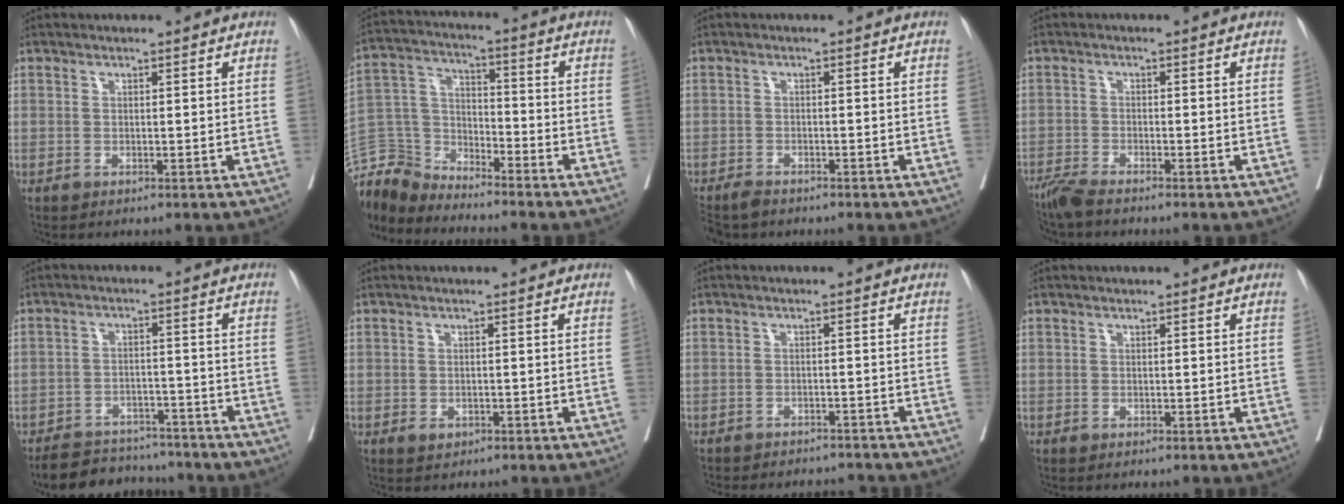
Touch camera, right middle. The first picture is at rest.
{"total": 10.3, "force": [-10.2, 1.3, 0.0], "torque": [-0.002, 0.026, -0.206]}
{"total": 3.4, "force": [-3.0, 1.2, 1.2], "torque": [-0.019, -0.008, -0.052]}
{"total": 3.2, "force": [-2.8, -0.1, 1.4], "torque": [-0.030, -0.010, -0.058]}
{"total": 9.3, "force": [-8.6, 3.1, 1.7], "torque": [-0.016, 0.007, -0.124]}
{"total": 1.0, "force": [-0.2, 0.6, 0.8], "torque": [-0.012, 0.001, 0.004]}
{"total": 9.8, "force": [-9.2, 2.0, 2.5], "torque": [-0.044, 0.005, -0.109]}
{"total": 0.0}